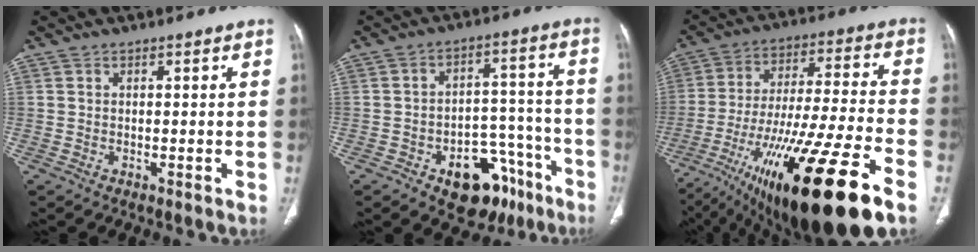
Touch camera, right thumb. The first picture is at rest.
{"total": 14.6, "force": [-8.4, 8.8, 8.0], "torque": [-0.059, 0.075, -0.112]}
{"total": 28.7, "force": [-16.0, 5.3, 23.2], "torque": [-0.384, 0.021, -0.262]}